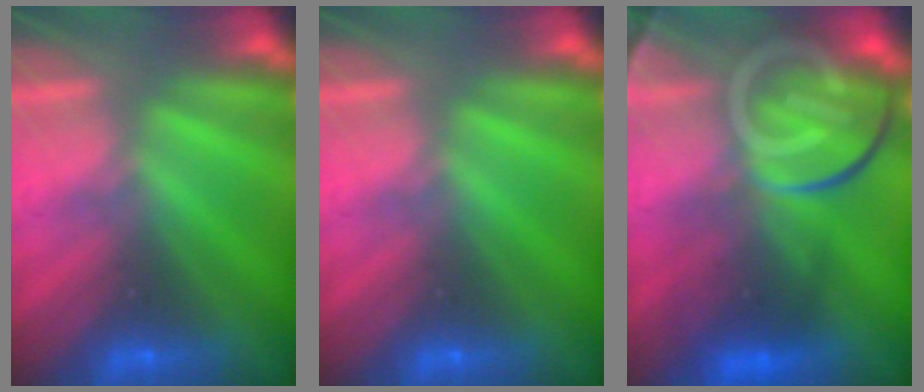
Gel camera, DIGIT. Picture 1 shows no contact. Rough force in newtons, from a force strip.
{"total": 0.0}
{"total": 8.1}